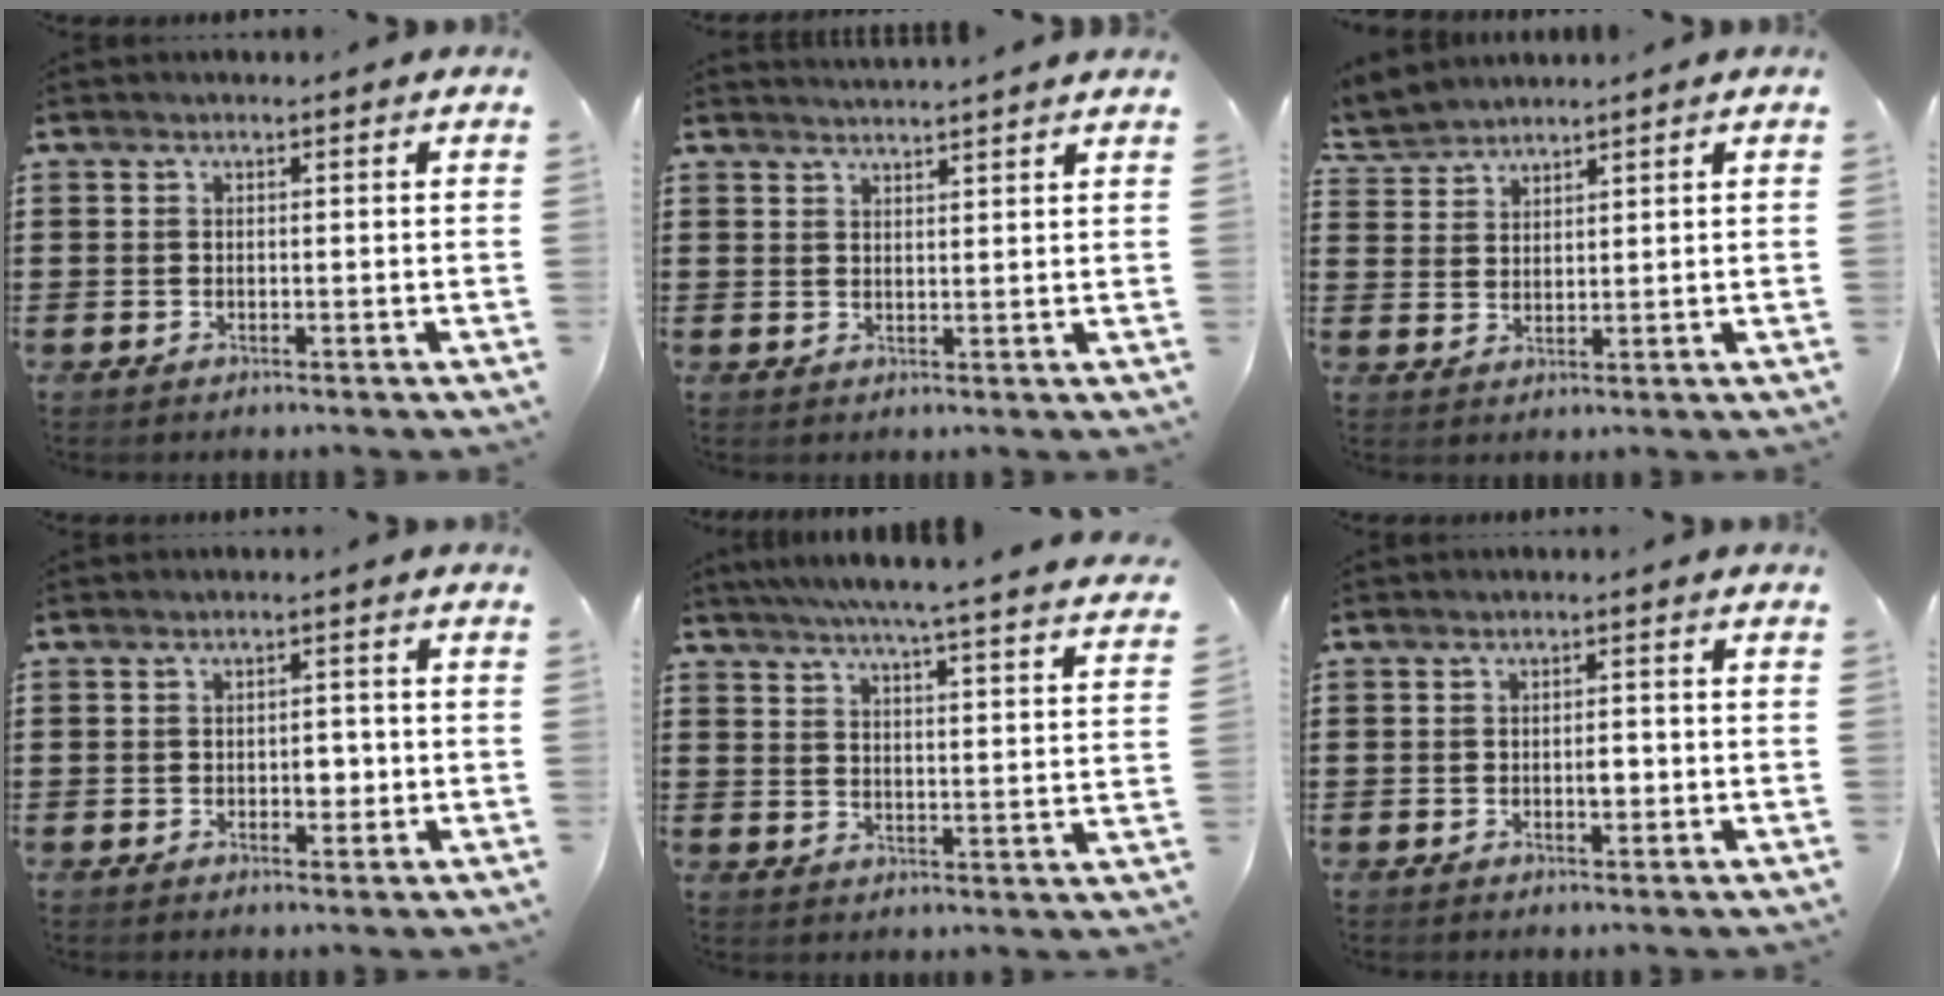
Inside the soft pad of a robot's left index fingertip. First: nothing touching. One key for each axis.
{"total": 2.2, "fx": 2.2, "fy": -0.5, "fz": 0.1, "tx": -0.007, "ty": -0.009, "tz": 0.042}
{"total": 2.8, "fx": 2.7, "fy": 0.6, "fz": -0.4, "tx": -0.005, "ty": -0.006, "tz": 0.052}
{"total": 3.0, "fx": -0.4, "fy": 1.8, "fz": 2.4, "tx": -0.038, "ty": -0.001, "tz": -0.010}
{"total": 5.7, "fx": 5.1, "fy": -1.1, "fz": 2.1, "tx": -0.063, "ty": -0.043, "tz": 0.084}
{"total": 2.0, "fx": -0.2, "fy": 0.8, "fz": 1.8, "tx": -0.033, "ty": 0.001, "tz": -0.005}